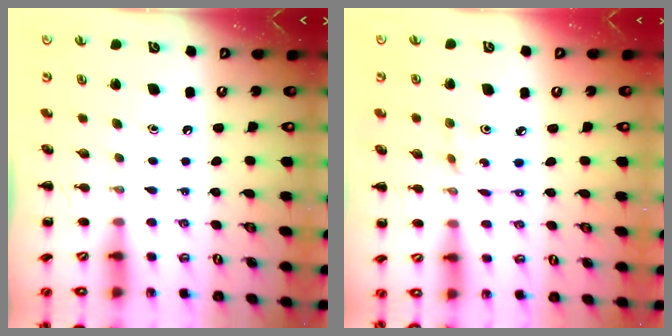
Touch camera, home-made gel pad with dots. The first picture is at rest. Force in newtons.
{"total": 2.5, "press": 2.5, "slide": 0.5}